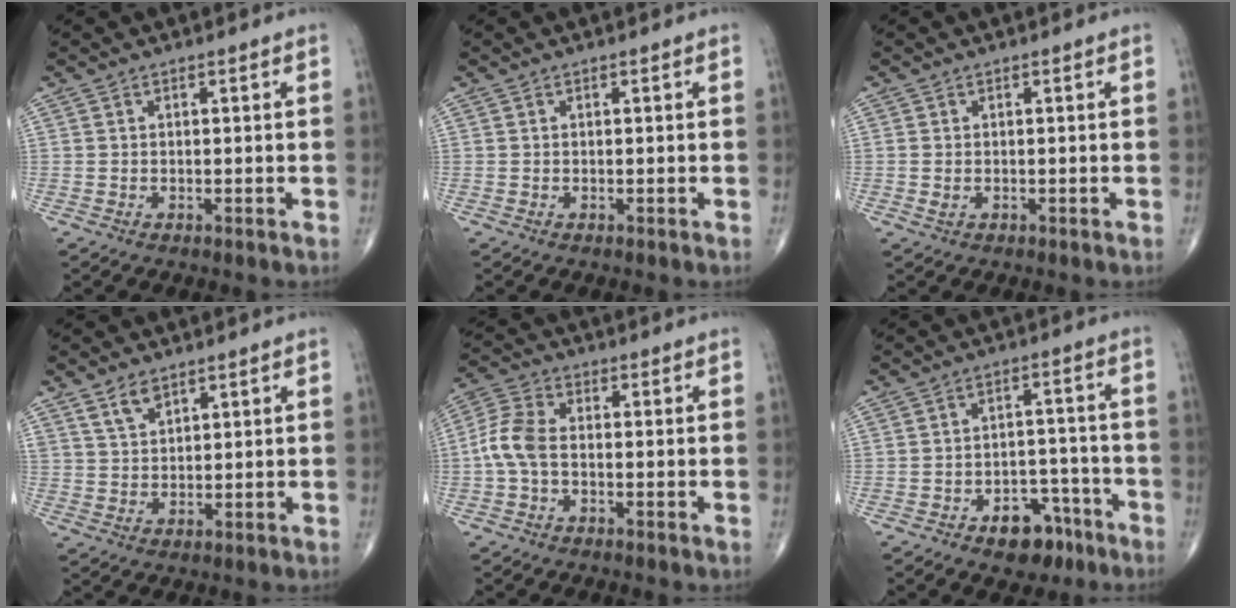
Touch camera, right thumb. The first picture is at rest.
{"total": 0.0}
{"total": 0.9, "force": [-0.1, 0.7, 0.6], "torque": [-0.012, 0.001, -0.001]}
{"total": 4.2, "force": [3.0, 2.1, 2.1], "torque": [-0.031, -0.018, 0.062]}
{"total": 6.4, "force": [-1.1, 3.6, 5.2], "torque": [-0.119, 0.018, -0.031]}
{"total": 8.3, "force": [-5.1, 5.2, 4.1], "torque": [-0.020, 0.049, -0.069]}